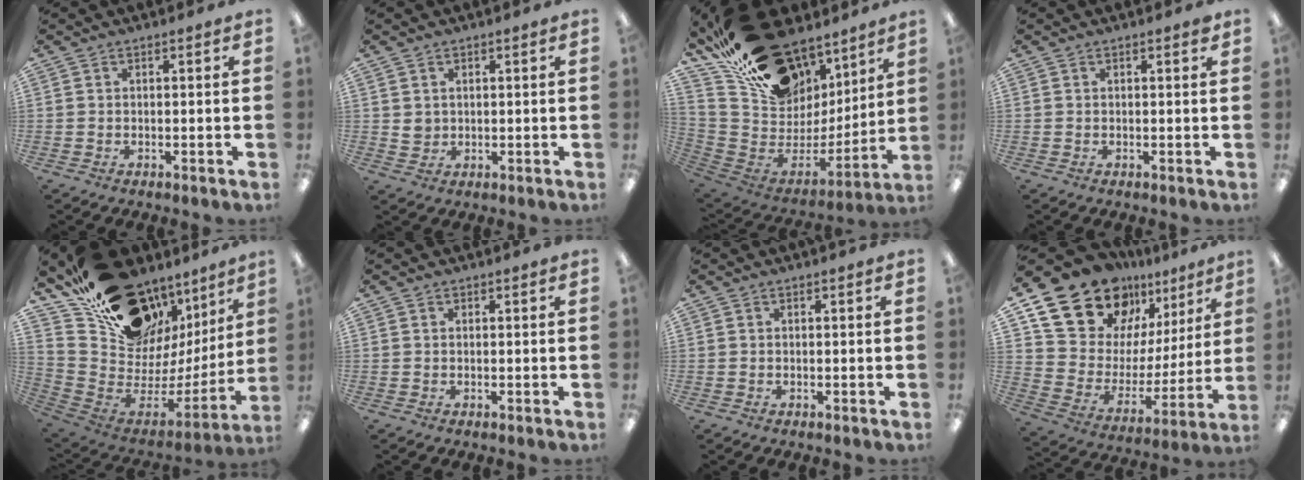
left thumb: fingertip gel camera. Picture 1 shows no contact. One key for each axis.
{"total": 2.6, "fx": 1.2, "fy": 2.3, "fz": 0.5, "tx": -0.005, "ty": -0.001, "tz": 0.020}
{"total": 25.2, "fx": 17.8, "fy": 14.6, "fz": 10.5, "tx": -0.177, "ty": -0.111, "tz": 0.343}
{"total": 0.7, "fx": 0.5, "fy": 0.0, "fz": 0.4, "tx": -0.001, "ty": -0.002, "tz": 0.007}
{"total": 21.6, "fx": 16.2, "fy": 11.6, "fz": 8.4, "tx": -0.121, "ty": -0.125, "tz": 0.314}
{"total": 0.0}
{"total": 0.0}
{"total": 20.7, "fx": 16.1, "fy": 11.1, "fz": 6.7, "tx": -0.141, "ty": -0.116, "tz": 0.300}